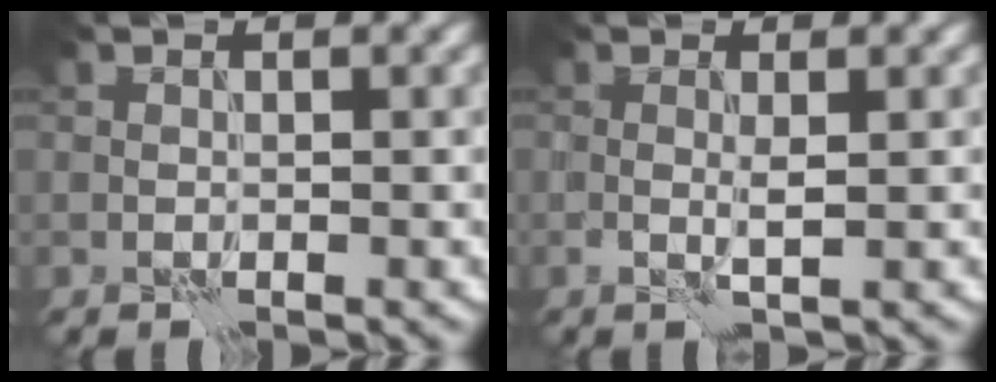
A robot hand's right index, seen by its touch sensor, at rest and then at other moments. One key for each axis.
{"total": 1.1, "fx": 0.2, "fy": 0.0, "fz": 1.1, "tx": -0.023, "ty": 0.000, "tz": 0.000}